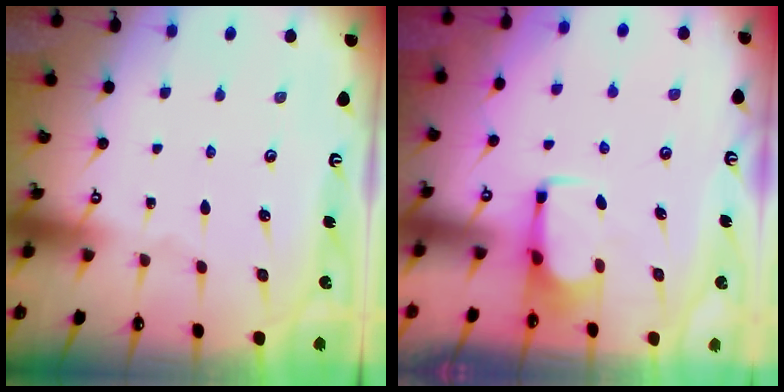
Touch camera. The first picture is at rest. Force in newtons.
{"total": 2.9, "press": 2.9, "slide": 0.5}